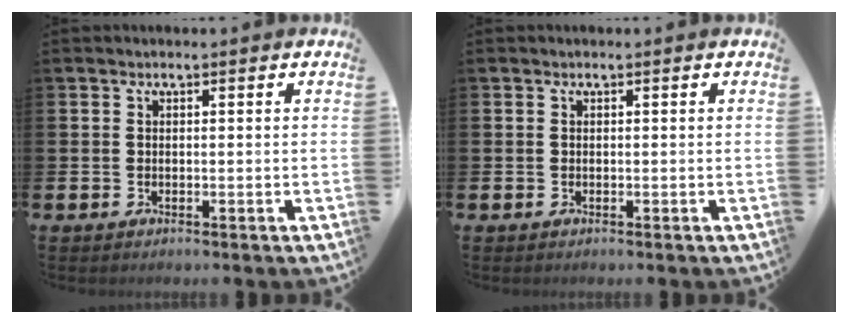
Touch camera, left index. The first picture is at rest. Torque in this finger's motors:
{"motor_torque": [0.00, 0.00, 0.00, -0.01]}